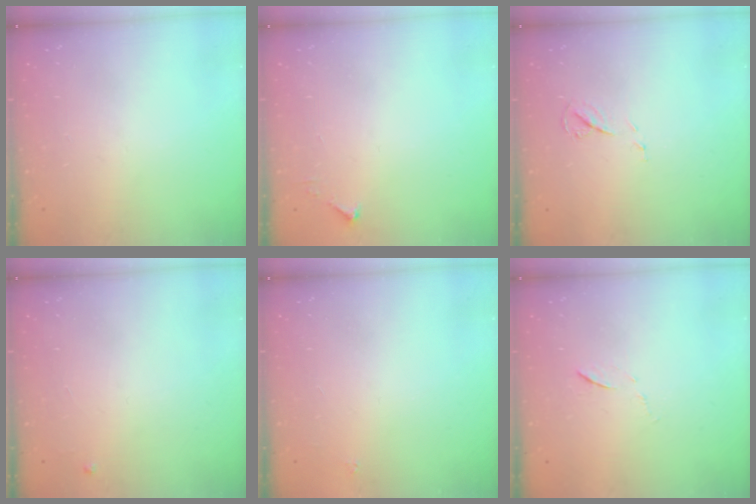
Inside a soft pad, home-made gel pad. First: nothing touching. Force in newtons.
{"total": 2.5, "press": 2.5, "slide": 0.3}
{"total": 5.7, "press": 5.6, "slide": 0.5}
{"total": 2.4, "press": 2.4, "slide": 0.4}
{"total": 1.6, "press": 1.5, "slide": 0.2}
{"total": 5.3, "press": 5.2, "slide": 0.4}